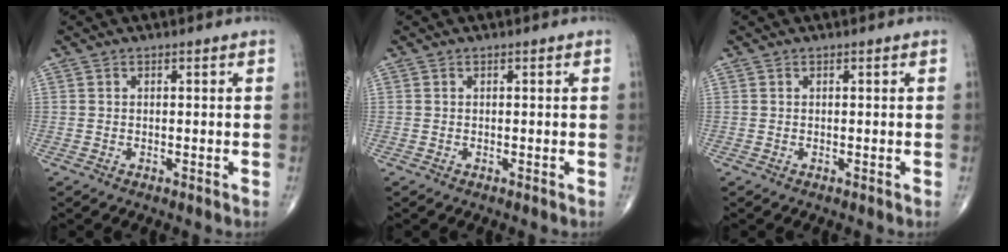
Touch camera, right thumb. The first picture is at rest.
{"total": 0.0}
{"total": 0.0}